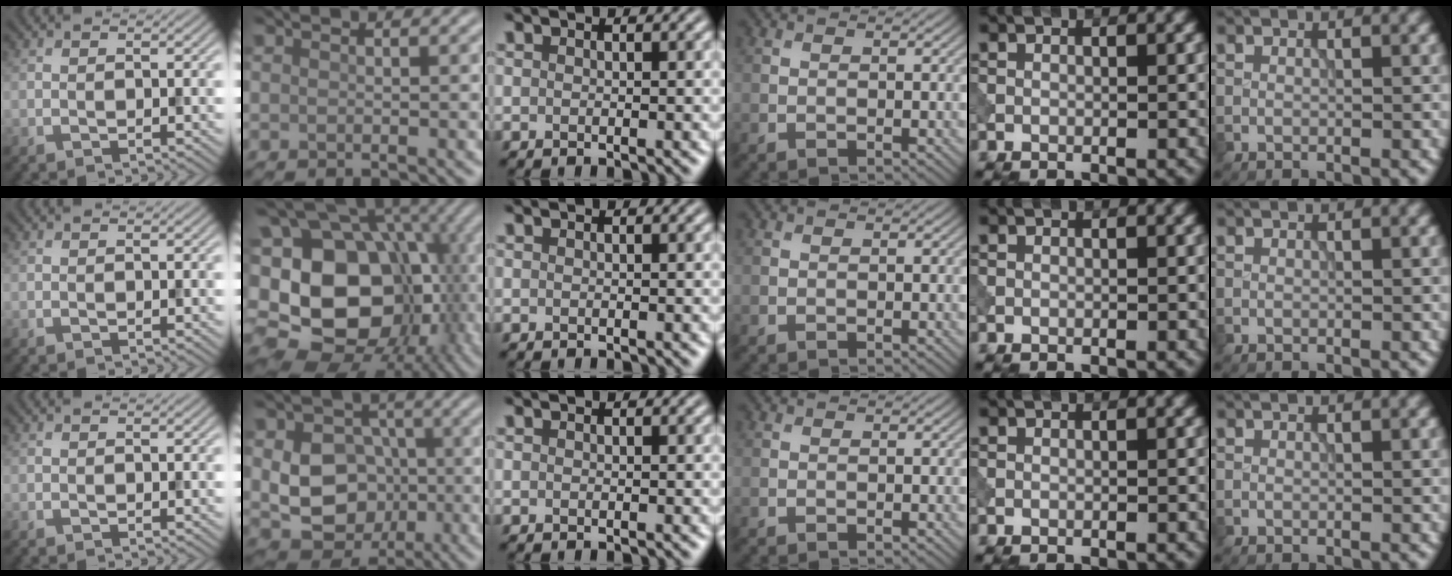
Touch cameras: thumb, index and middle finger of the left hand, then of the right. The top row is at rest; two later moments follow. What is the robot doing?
{"motion": "press", "object": "tv remote"}